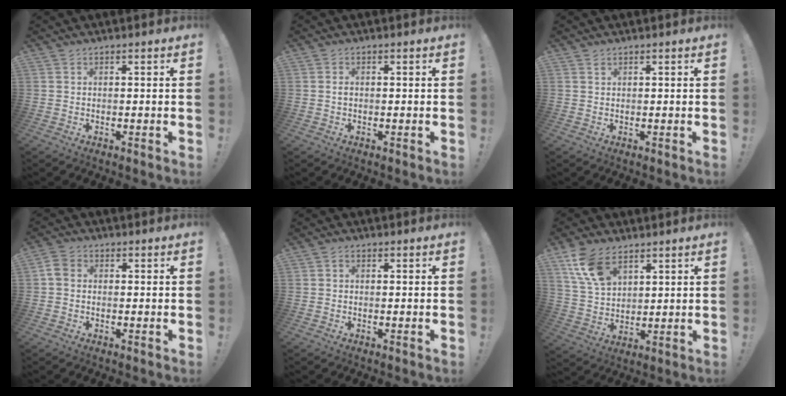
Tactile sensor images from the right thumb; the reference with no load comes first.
{"total": 0.8, "force": [0.1, 0.5, 0.6], "torque": [-0.004, 0.000, -0.001]}
{"total": 0.7, "force": [0.6, 0.3, 0.2], "torque": [0.000, -0.003, 0.011]}
{"total": 3.7, "force": [0.0, 2.9, 2.3], "torque": [-0.046, 0.008, 0.001]}
{"total": 0.9, "force": [-0.2, 0.7, 0.4], "torque": [-0.012, 0.005, -0.003]}
{"total": 12.1, "force": [7.2, 7.0, 6.8], "torque": [-0.126, -0.032, 0.140]}